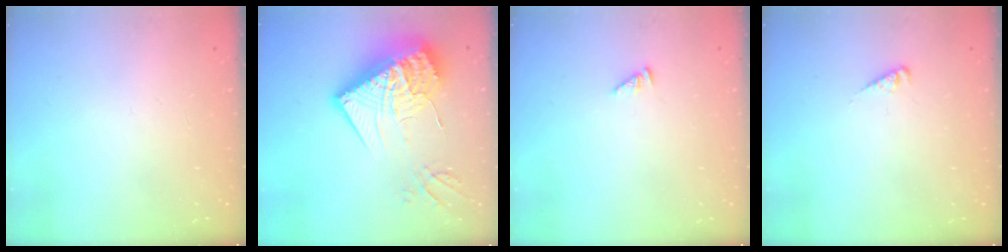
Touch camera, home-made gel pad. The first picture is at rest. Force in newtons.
{"total": 23.9, "press": 23.8, "slide": 2.2}
{"total": 2.1, "press": 2.1, "slide": 0.3}
{"total": 1.1, "press": 1.0, "slide": 0.2}